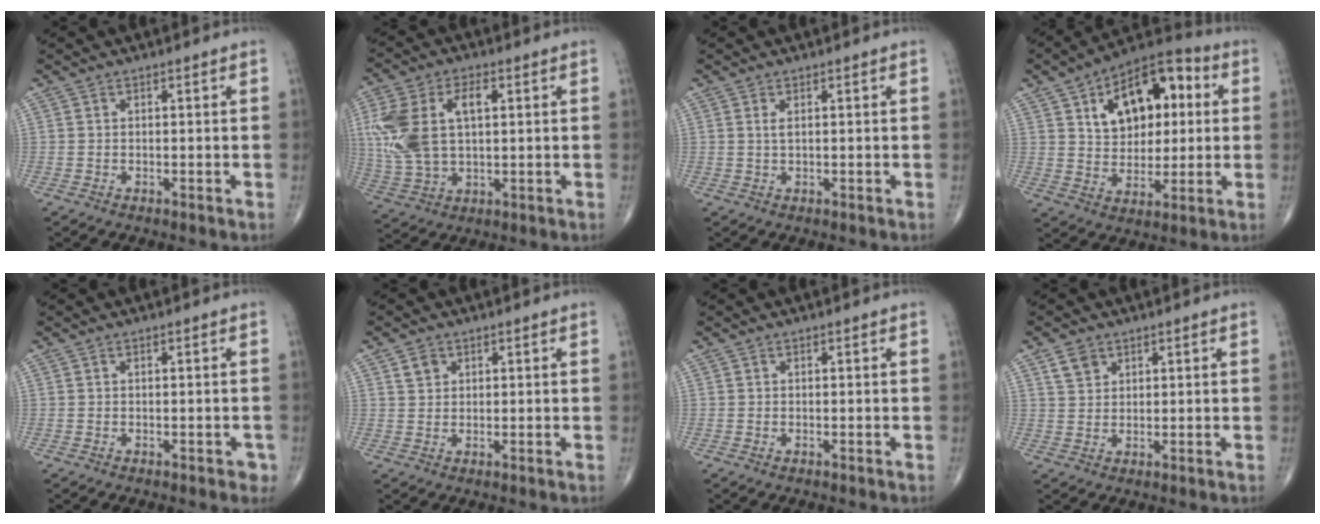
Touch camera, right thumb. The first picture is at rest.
{"total": 15.6, "force": [3.0, 8.8, 12.5], "torque": [-0.269, 0.009, 0.062]}
{"total": 1.0, "force": [0.4, 0.2, 0.9], "torque": [-0.021, -0.003, 0.010]}
{"total": 18.1, "force": [5.0, 11.1, 13.3], "torque": [-0.156, 0.013, 0.076]}
{"total": 1.4, "force": [-0.4, 0.9, 1.1], "torque": [-0.005, 0.004, -0.003]}
{"total": 2.6, "force": [1.4, 2.0, 1.0], "torque": [-0.008, -0.006, 0.025]}
{"total": 0.0}
{"total": 3.6, "force": [2.2, 2.5, 1.4], "torque": [-0.015, -0.009, 0.046]}